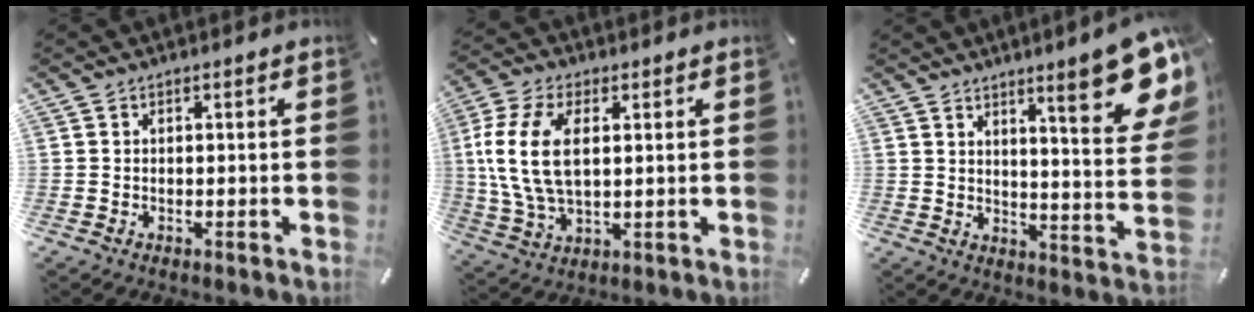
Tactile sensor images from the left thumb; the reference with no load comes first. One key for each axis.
{"total": 13.0, "fx": 2.2, "fy": 7.7, "fz": 10.2, "tx": -0.238, "ty": 0.001, "tz": 0.037}
{"total": 16.9, "fx": 9.8, "fy": 3.5, "fz": 13.4, "tx": -0.180, "ty": -0.069, "tz": 0.149}